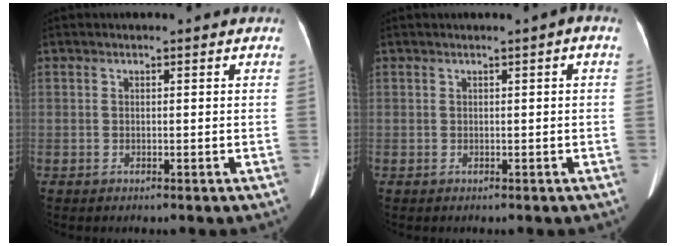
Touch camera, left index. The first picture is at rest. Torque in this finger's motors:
{"motor_torque": [0.08, -0.01, 0.08, 0.04]}